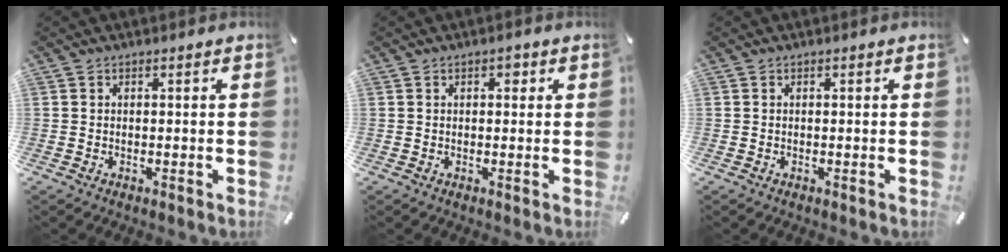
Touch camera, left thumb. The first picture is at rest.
{"total": 1.7, "force": [0.6, 1.2, 1.1], "torque": [-0.008, 0.000, 0.006]}
{"total": 0.0}